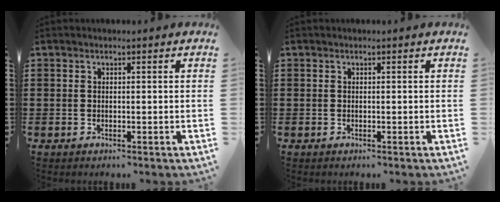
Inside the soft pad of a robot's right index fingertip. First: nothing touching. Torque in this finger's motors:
{"motor_torque": [0.00, 0.00, 0.01, 0.00]}